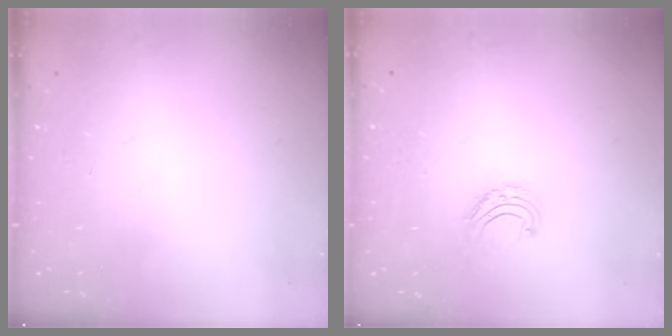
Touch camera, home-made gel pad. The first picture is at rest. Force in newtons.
{"total": 6.3, "press": 6.3, "slide": 0.5}